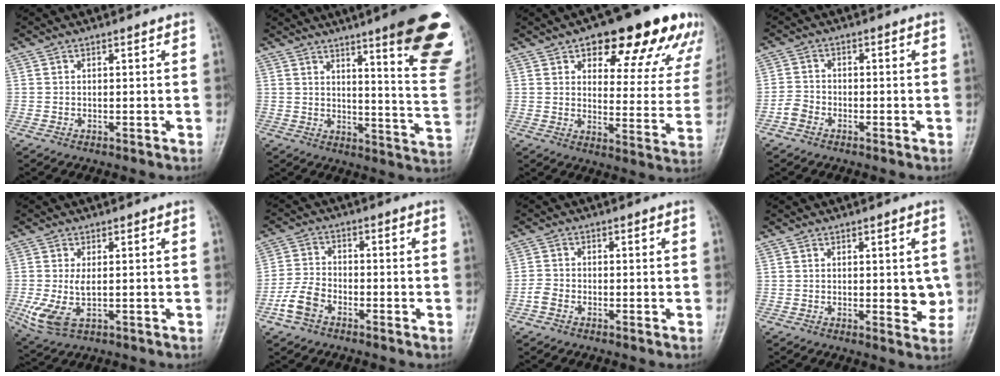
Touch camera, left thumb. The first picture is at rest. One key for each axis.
{"total": 22.4, "fx": 13.0, "fy": 3.5, "fz": 18.0, "tx": -0.200, "ty": -0.068, "tz": 0.164}
{"total": 22.0, "fx": 13.9, "fy": 8.8, "fz": 14.6, "tx": -0.132, "ty": -0.041, "tz": 0.171}
{"total": 2.8, "fx": -1.8, "fy": 1.9, "fz": 1.0, "tx": -0.021, "ty": 0.009, "tz": -0.042}
{"total": 6.4, "fx": -1.1, "fy": 3.3, "fz": 5.3, "tx": -0.129, "ty": -0.005, "tz": -0.012}
{"total": 5.9, "fx": -3.3, "fy": 3.7, "fz": 3.1, "tx": -0.066, "ty": 0.017, "tz": -0.070}
{"total": 2.4, "fx": -1.4, "fy": 1.5, "fz": 1.1, "tx": -0.028, "ty": 0.008, "tz": -0.033}
{"total": 5.0, "fx": 0.0, "fy": 2.4, "fz": 4.5, "tx": -0.035, "ty": -0.007, "tz": 0.002}